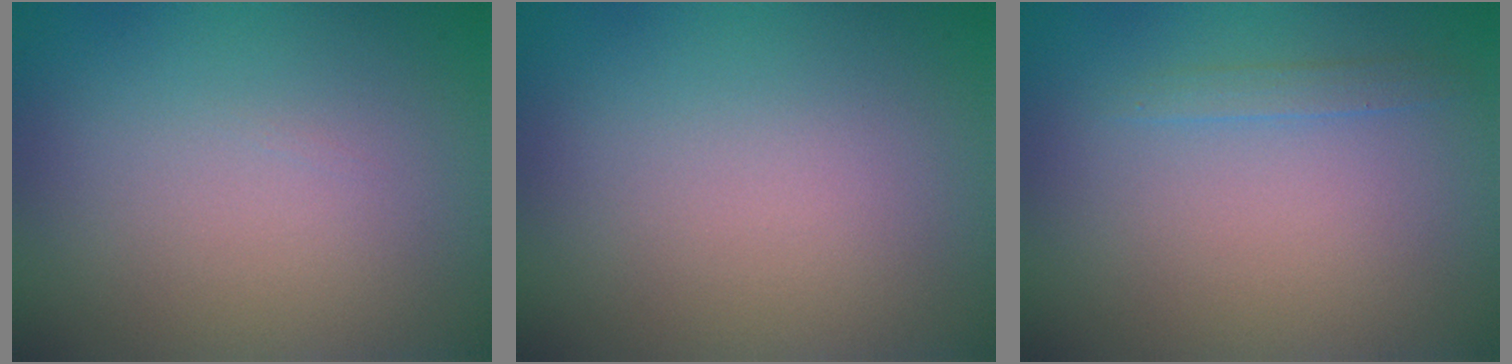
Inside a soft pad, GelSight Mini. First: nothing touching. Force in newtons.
{"total": 0.0}
{"total": 0.9, "press": 0.9, "slide": 0.1}